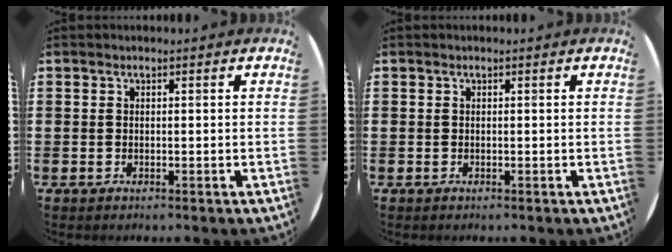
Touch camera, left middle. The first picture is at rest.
{"total": 0.0}